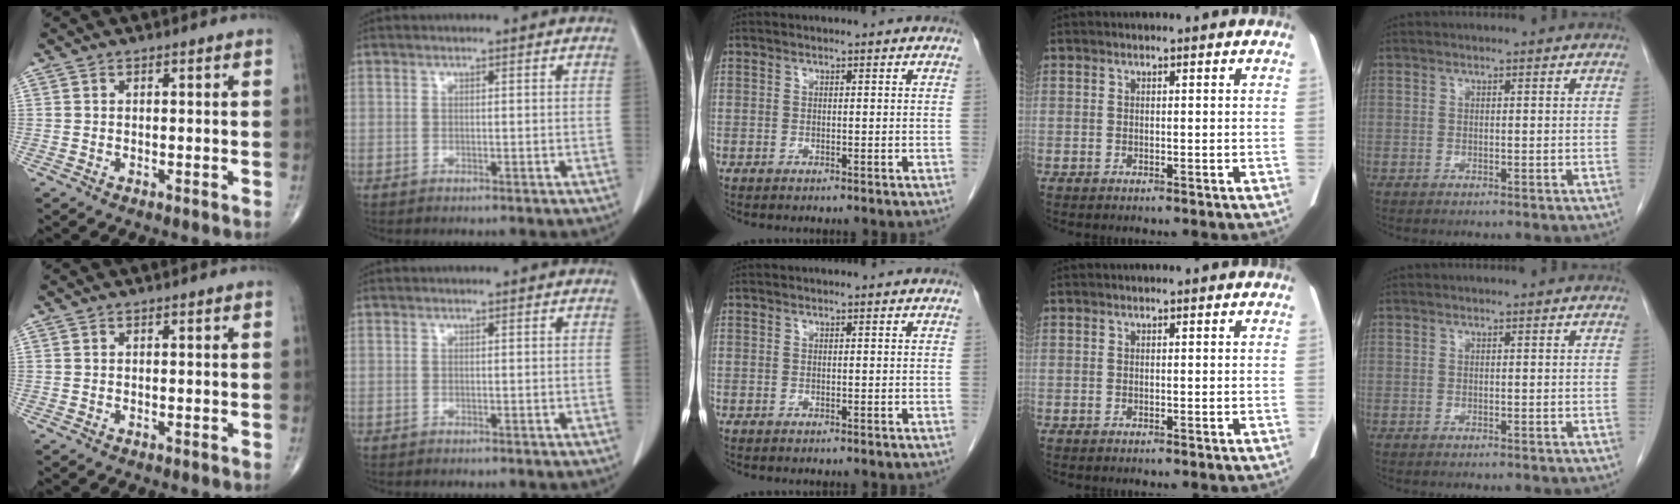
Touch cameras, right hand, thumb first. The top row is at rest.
{}